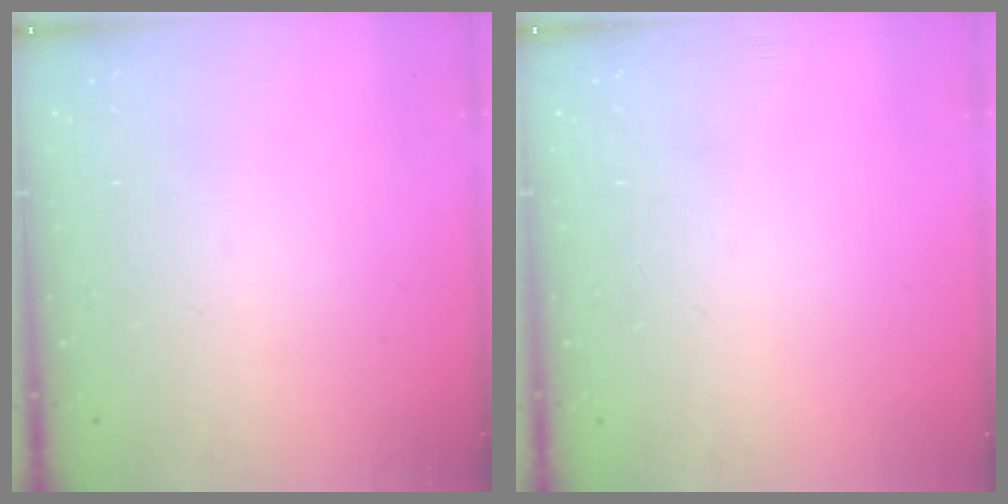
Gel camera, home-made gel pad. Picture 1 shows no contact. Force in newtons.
{"total": 0.0}